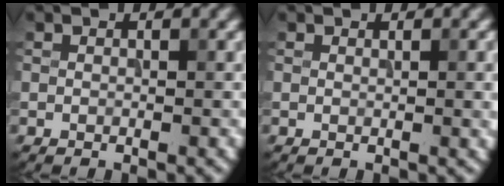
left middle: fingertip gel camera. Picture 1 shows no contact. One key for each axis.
{"total": 1.4, "fx": -0.1, "fy": 0.5, "fz": 1.3, "tx": -0.021, "ty": -0.004, "tz": -0.002}